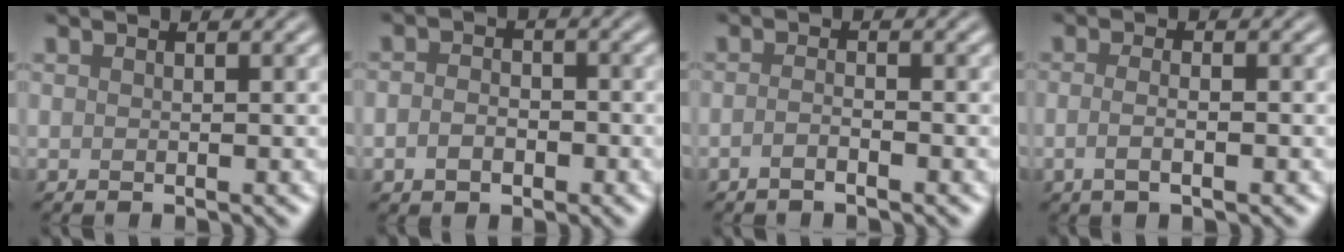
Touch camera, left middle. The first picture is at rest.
{"total": 2.4, "force": [-0.9, 1.8, 1.3], "torque": [-0.024, -0.001, -0.020]}
{"total": 1.2, "force": [-0.8, 0.3, 0.9], "torque": [-0.019, 0.000, -0.017]}
{"total": 2.3, "force": [-0.6, 0.9, 2.0], "torque": [-0.027, -0.004, -0.015]}